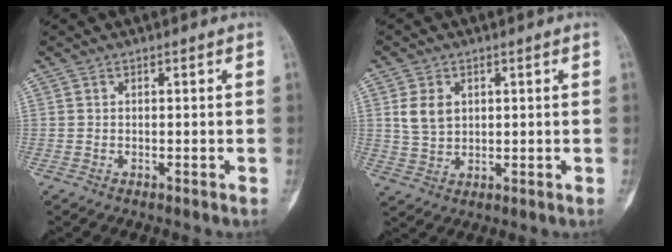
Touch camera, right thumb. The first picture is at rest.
{"total": 5.3, "force": [1.6, 3.9, 3.2], "torque": [-0.049, -0.005, 0.036]}